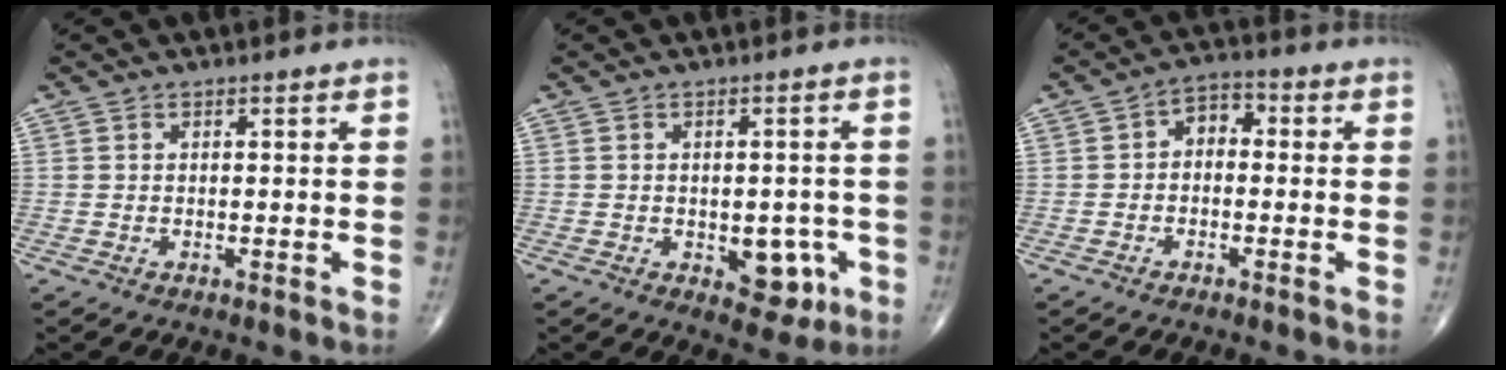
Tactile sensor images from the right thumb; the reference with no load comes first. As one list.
[{"total": 6.9, "force": [-2.0, 4.3, 5.1], "torque": [-0.027, 0.009, -0.017]}, {"total": 4.4, "force": [-0.2, 3.1, 3.1], "torque": [-0.030, 0.021, -0.018]}]